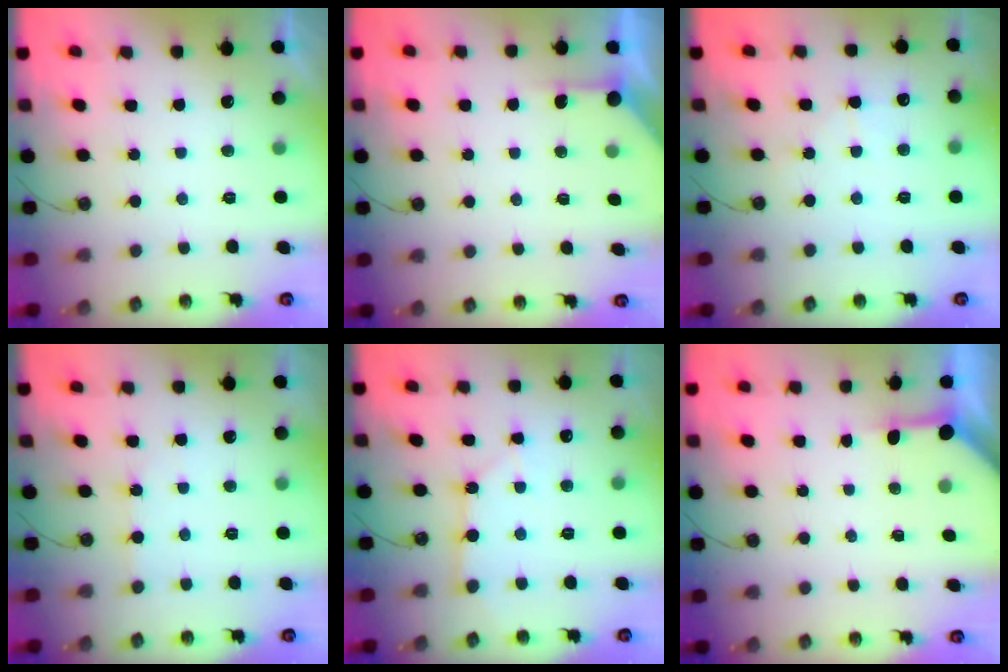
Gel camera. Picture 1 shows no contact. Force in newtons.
{"total": 1.9, "press": 1.9, "slide": 0.3}
{"total": 3.2, "press": 3.1, "slide": 0.4}
{"total": 2.0, "press": 2.0, "slide": 0.3}
{"total": 2.6, "press": 2.6, "slide": 0.3}
{"total": 3.4, "press": 3.4, "slide": 0.4}